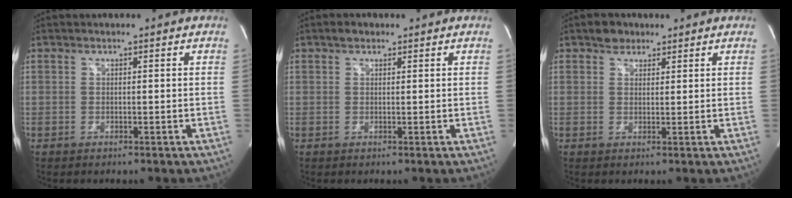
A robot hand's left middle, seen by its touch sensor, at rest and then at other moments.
{"total": 1.4, "force": [1.0, 0.8, 0.6], "torque": [-0.015, 0.008, 0.014]}
{"total": 2.6, "force": [1.8, 1.7, 0.6], "torque": [-0.012, 0.008, 0.028]}